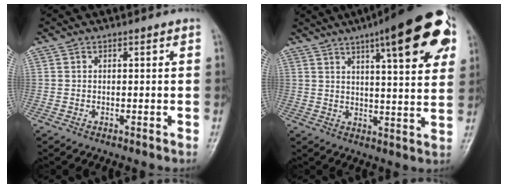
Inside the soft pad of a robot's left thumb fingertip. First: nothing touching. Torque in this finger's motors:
{"motor_torque": [2.61, 2.40, 1.86, -0.92, 0.36]}